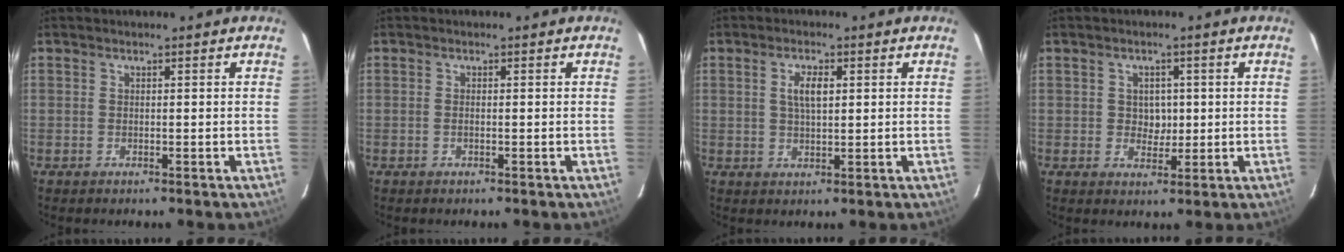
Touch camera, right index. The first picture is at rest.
{"total": 0.6, "force": [-0.2, 0.1, 0.6], "torque": [-0.013, 0.001, -0.004]}
{"total": 4.0, "force": [1.1, 1.6, 3.5], "torque": [-0.065, 0.004, 0.021]}
{"total": 3.5, "force": [0.3, 3.1, 1.5], "torque": [-0.024, 0.007, 0.006]}